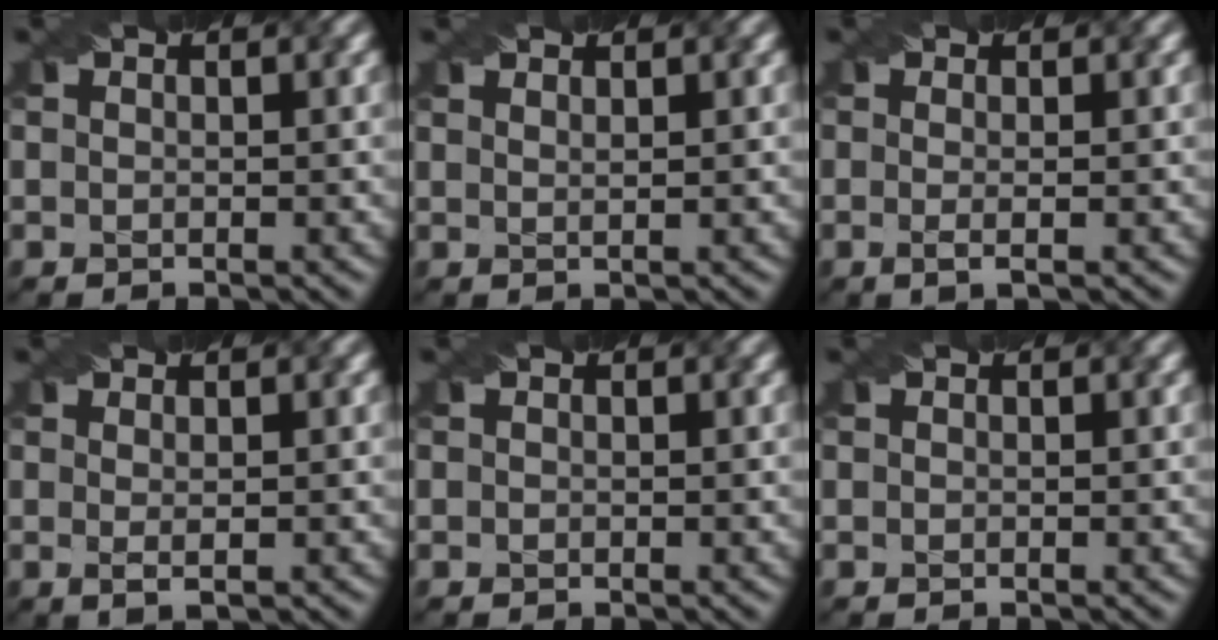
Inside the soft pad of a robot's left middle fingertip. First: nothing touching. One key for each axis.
{"total": 1.5, "fx": 1.3, "fy": 0.3, "fz": 0.8, "tx": -0.001, "ty": 0.006, "tz": 0.008}
{"total": 1.6, "fx": -0.3, "fy": 0.1, "fz": 1.5, "tx": -0.020, "ty": 0.003, "tz": -0.014}
{"total": 1.3, "fx": 0.1, "fy": 0.1, "fz": 1.3, "tx": -0.023, "ty": -0.003, "tz": 0.002}
{"total": 0.0}
{"total": 0.0}